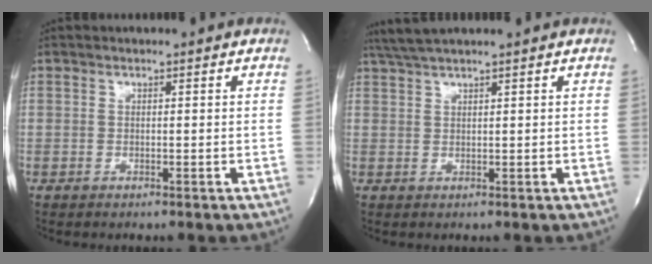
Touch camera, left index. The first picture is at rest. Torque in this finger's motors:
{"motor_torque": [0.16, -0.09, 0.01, 0.01]}